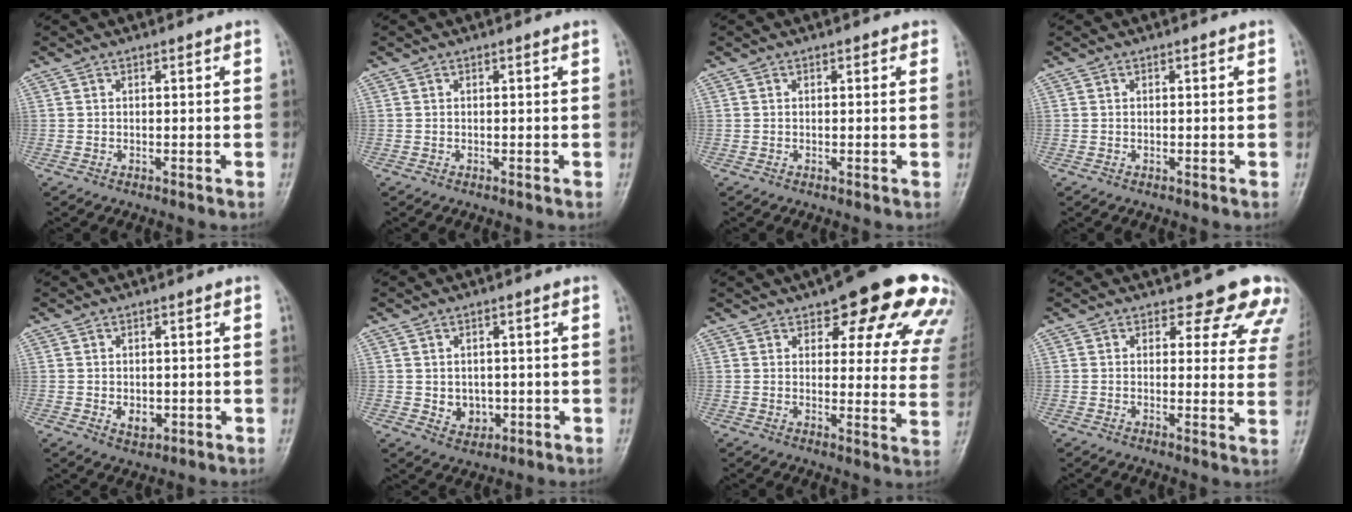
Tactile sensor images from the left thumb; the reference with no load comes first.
{"total": 0.0}
{"total": 0.8, "force": [0.4, 0.5, 0.5], "torque": [0.004, 0.001, -0.001]}
{"total": 0.0}
{"total": 3.3, "force": [-0.6, 2.4, 2.2], "torque": [-0.022, -0.002, -0.002]}
{"total": 4.4, "force": [-0.4, 3.7, 2.3], "torque": [-0.015, 0.000, 0.004]}
{"total": 21.0, "force": [13.0, 7.4, 14.8], "torque": [-0.135, -0.041, 0.143]}
{"total": 10.9, "force": [9.3, 4.7, 3.1], "torque": [0.018, -0.054, 0.077]}